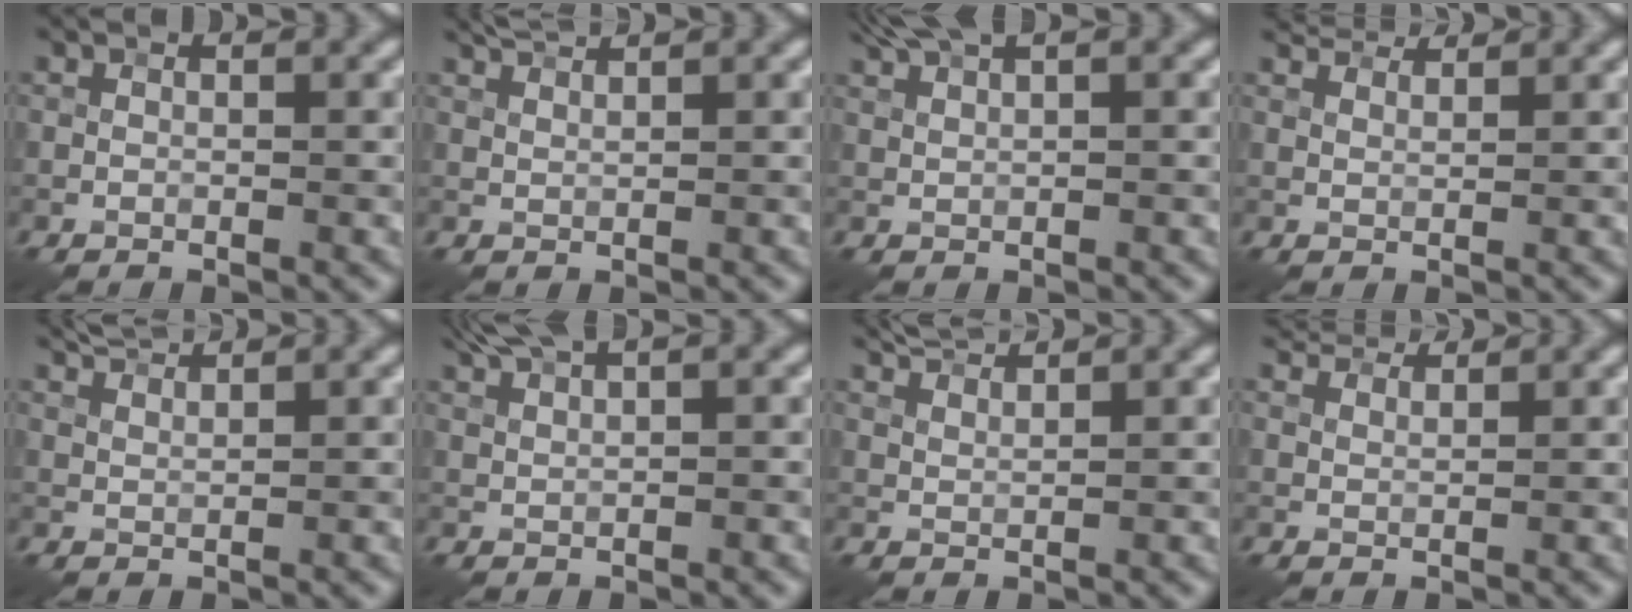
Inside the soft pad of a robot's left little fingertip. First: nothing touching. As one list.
[{"total": 1.9, "force": [1.6, 0.2, 0.9], "torque": [-0.026, 0.001, 0.029]}, {"total": 2.6, "force": [2.0, 0.4, 1.7], "torque": [-0.037, 0.005, 0.042]}, {"total": 3.5, "force": [3.1, 0.9, 1.4], "torque": [-0.031, -0.008, 0.061]}, {"total": 2.7, "force": [2.4, 0.4, 1.2], "torque": [-0.030, 0.002, 0.044]}, {"total": 2.9, "force": [2.2, 0.4, 1.8], "torque": [-0.040, 0.005, 0.045]}, {"total": 3.1, "force": [2.7, 0.5, 1.4], "torque": [-0.031, 0.004, 0.048]}, {"total": 4.3, "force": [3.8, 1.2, 1.7], "torque": [-0.045, -0.003, 0.069]}]